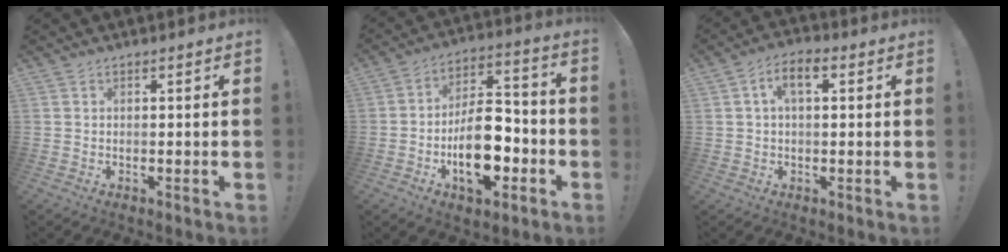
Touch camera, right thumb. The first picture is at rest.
{"total": 17.2, "force": [-6.1, 10.1, 12.5], "torque": [-0.193, 0.046, -0.092]}
{"total": 6.3, "force": [1.4, 3.6, 5.1], "torque": [-0.084, 0.013, 0.023]}